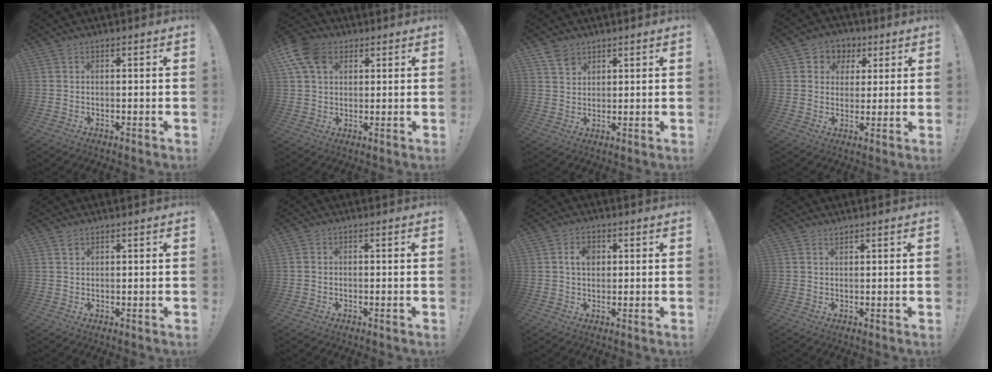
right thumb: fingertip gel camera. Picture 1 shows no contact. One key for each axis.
{"total": 12.1, "fx": 5.2, "fy": 8.4, "fz": 6.9, "tx": -0.134, "ty": -0.009, "tz": 0.102}
{"total": 4.5, "fx": 3.4, "fy": 2.7, "fz": 1.2, "tx": -0.020, "ty": -0.014, "tz": 0.064}
{"total": 6.4, "fx": 1.3, "fy": 6.1, "fz": 1.2, "tx": -0.006, "ty": -0.008, "tz": 0.027}
{"total": 1.2, "fx": 0.8, "fy": 0.7, "fz": 0.4, "tx": 0.005, "ty": -0.005, "tz": 0.013}
{"total": 1.0, "fx": -0.7, "fy": 0.6, "fz": 0.2, "tx": -0.010, "ty": 0.005, "tz": -0.012}
{"total": 4.6, "fx": 1.0, "fy": 3.1, "fz": 3.2, "tx": -0.049, "ty": 0.003, "tz": 0.014}
{"total": 0.9, "fx": 0.8, "fy": 0.2, "fz": 0.1, "tx": 0.005, "ty": -0.005, "tz": 0.015}